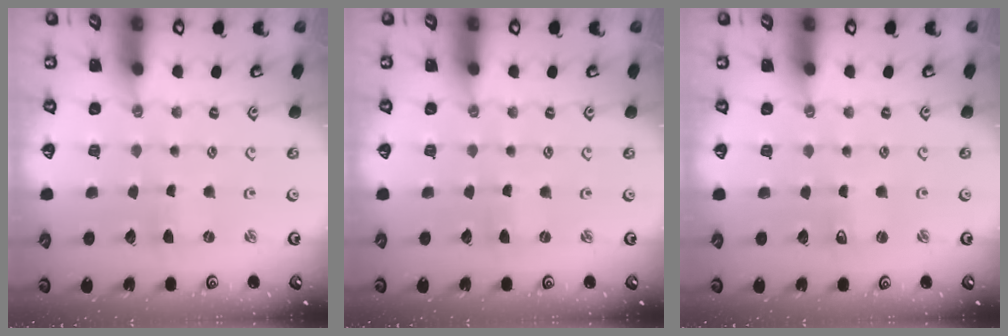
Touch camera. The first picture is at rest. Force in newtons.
{"total": 0.0}
{"total": 1.2, "press": 1.2, "slide": 0.1}